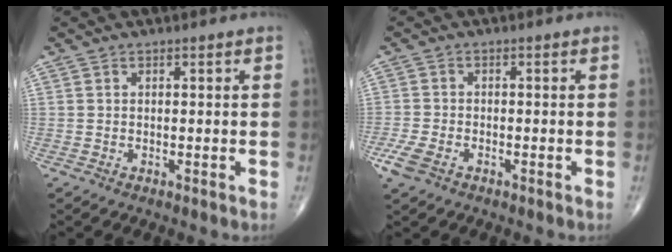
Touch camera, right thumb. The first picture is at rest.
{"total": 4.3, "force": [-2.4, 2.3, 2.7], "torque": [-0.070, 0.002, -0.046]}